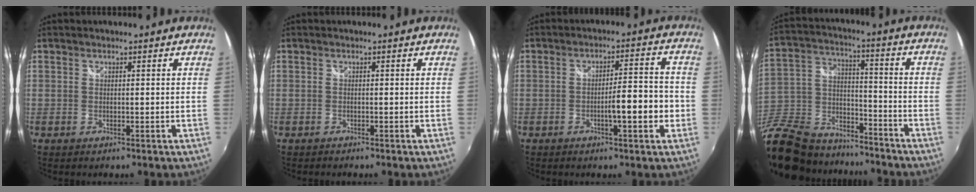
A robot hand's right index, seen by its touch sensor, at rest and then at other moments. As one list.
[{"total": 0.9, "force": [-0.8, 0.3, 0.0], "torque": [-0.002, -0.006, -0.014]}, {"total": 7.0, "force": [-2.2, 1.2, 6.5], "torque": [-0.106, 0.005, -0.026]}, {"total": 29.2, "force": [-19.5, 16.3, 14.4], "torque": [-0.374, 0.008, -0.303]}]